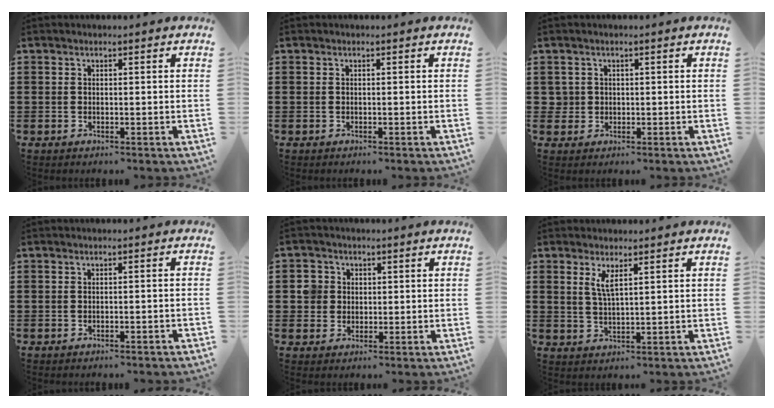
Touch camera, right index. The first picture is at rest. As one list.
[{"total": 0.0}, {"total": 1.5, "force": [0.1, 1.5, 0.2], "torque": [-0.010, 0.008, 0.001]}, {"total": 0.7, "force": [-0.6, 0.0, 0.4], "torque": [-0.009, -0.003, -0.010]}, {"total": 3.8, "force": [0.4, 3.7, 0.8], "torque": [-0.040, 0.010, 0.003]}, {"total": 3.0, "force": [1.6, 0.7, 2.4], "torque": [-0.051, 0.002, 0.027]}]